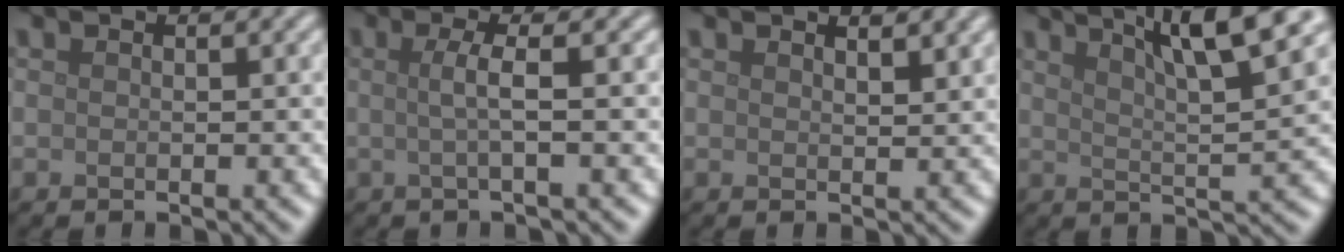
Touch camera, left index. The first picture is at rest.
{"total": 2.4, "force": [0.1, 0.6, 2.4], "torque": [-0.042, 0.002, -0.005]}
{"total": 1.7, "force": [1.4, 0.4, 0.8], "torque": [-0.008, 0.001, 0.022]}
{"total": 10.1, "force": [5.9, 2.2, 7.9], "torque": [-0.088, 0.027, 0.074]}